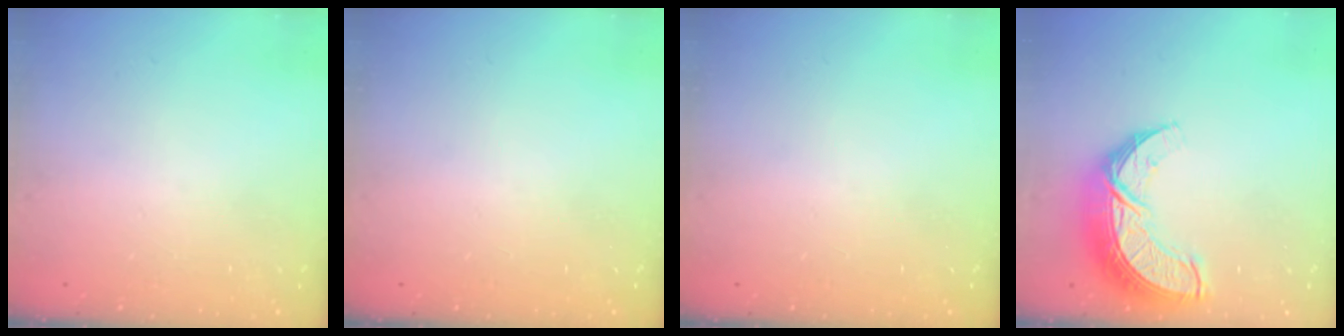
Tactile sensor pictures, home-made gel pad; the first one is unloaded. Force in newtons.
{"total": 0.0}
{"total": 0.0}
{"total": 14.4, "press": 14.4, "slide": 1.0}